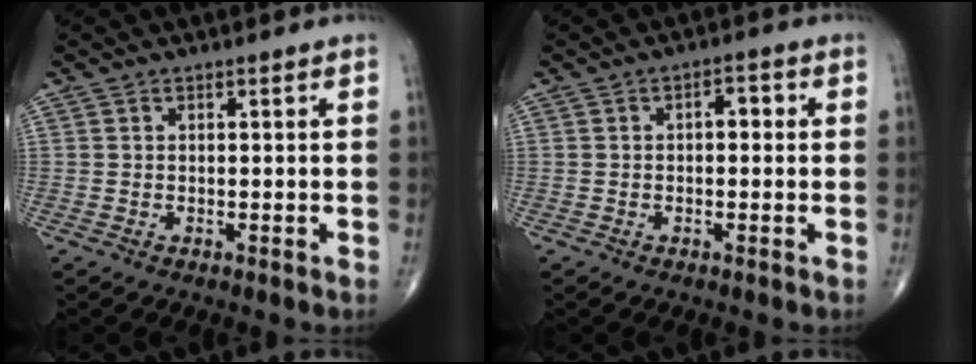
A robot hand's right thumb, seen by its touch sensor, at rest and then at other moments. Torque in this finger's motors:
{"motor_torque": [1.01, 1.72, 0.20, 0.06, -0.01]}